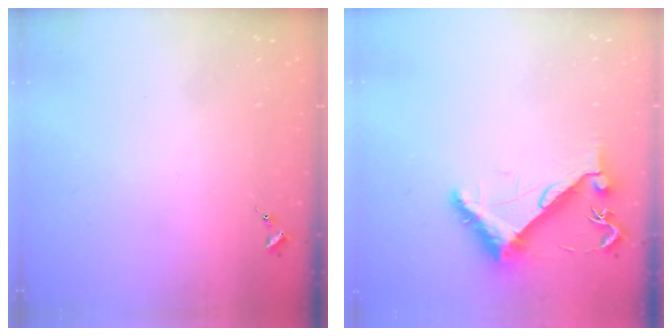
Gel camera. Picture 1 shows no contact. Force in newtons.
{"total": 7.9, "press": 7.9, "slide": 0.4}